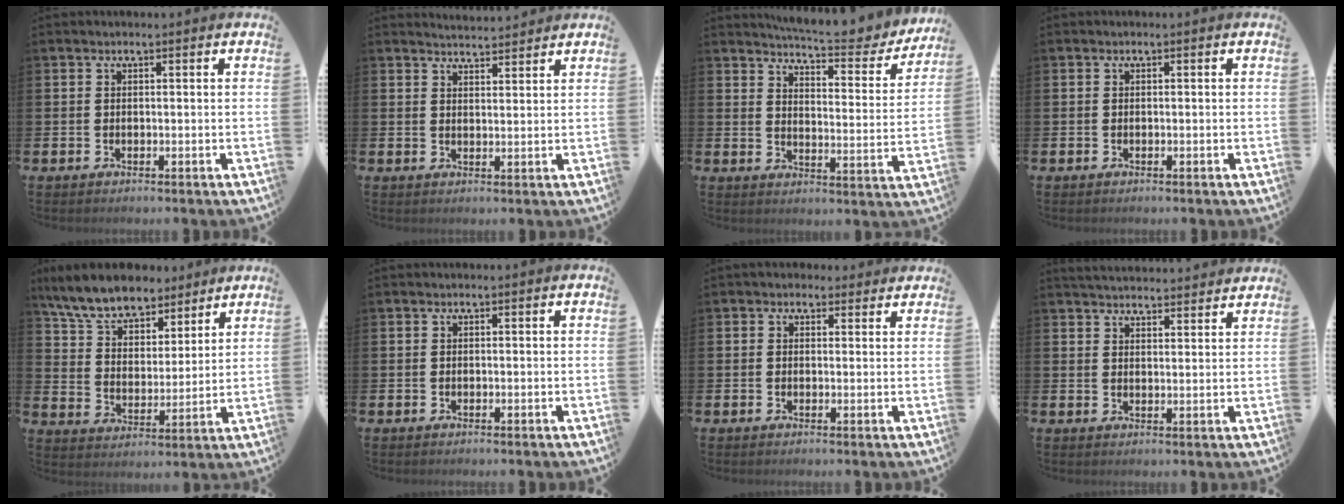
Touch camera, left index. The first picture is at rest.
{"total": 3.6, "force": [3.6, 0.1, -0.1], "torque": [0.000, -0.021, 0.065]}
{"total": 6.8, "force": [6.5, 0.6, 2.0], "torque": [-0.055, -0.049, 0.110]}
{"total": 0.0}
{"total": 8.3, "force": [7.6, 2.7, 1.9], "torque": [-0.083, -0.041, 0.140]}
{"total": 0.0}
{"total": 1.6, "force": [1.4, 0.8, 0.0], "torque": [0.005, 0.000, 0.024]}
{"total": 4.3, "force": [4.3, 0.2, 0.1], "torque": [-0.006, -0.027, 0.077]}